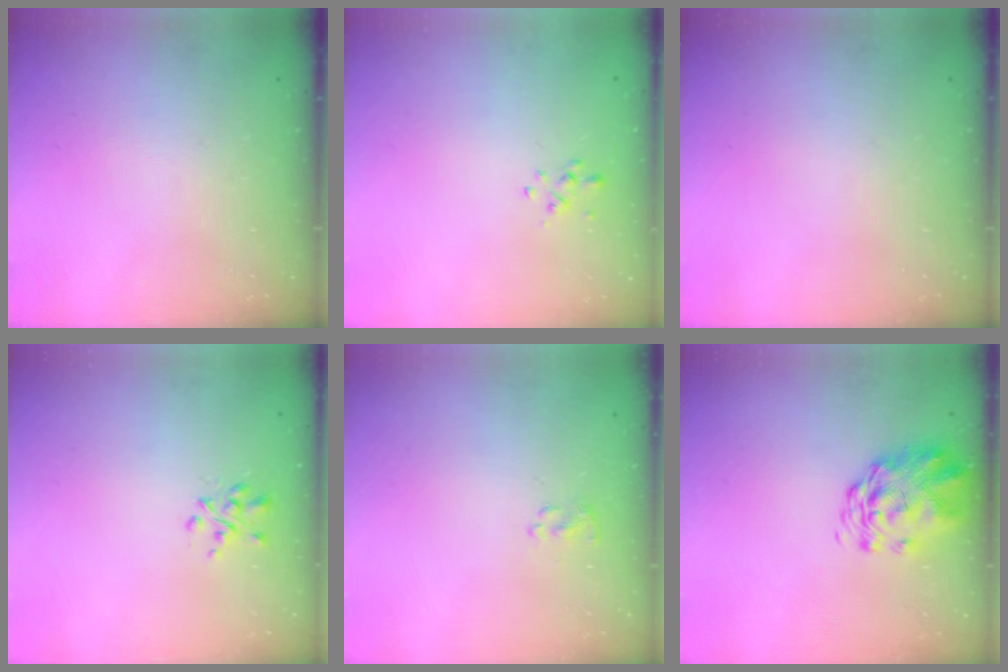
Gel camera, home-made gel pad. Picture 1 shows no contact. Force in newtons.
{"total": 0.8, "press": 0.7, "slide": 0.5}
{"total": 0.0}
{"total": 2.9, "press": 2.6, "slide": 1.2}
{"total": 1.4, "press": 1.3, "slide": 0.6}
{"total": 3.0, "press": 2.8, "slide": 1.1}